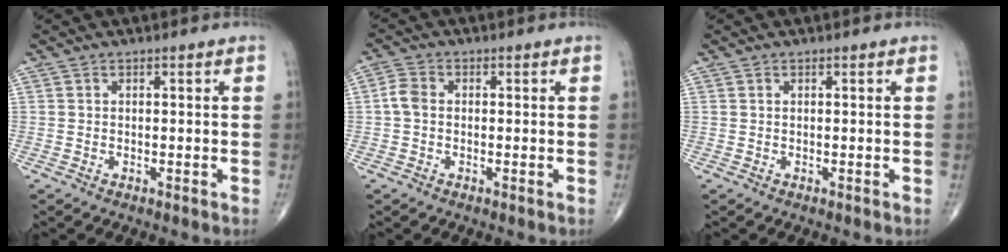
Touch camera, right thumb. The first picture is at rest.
{"total": 3.0, "force": [-0.2, 2.2, 2.0], "torque": [-0.042, 0.008, -0.010]}
{"total": 0.0}